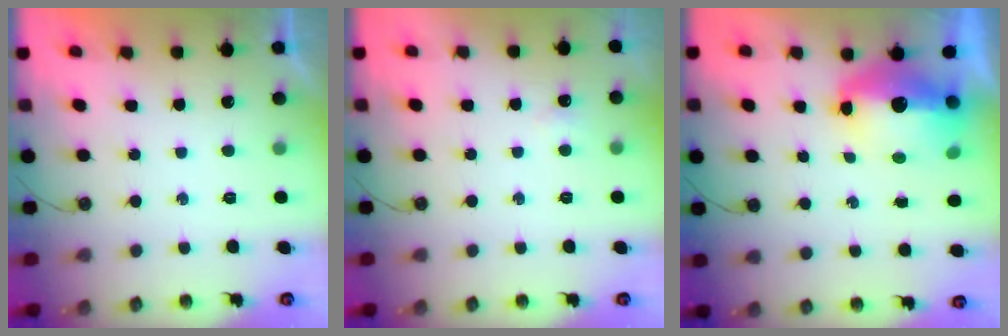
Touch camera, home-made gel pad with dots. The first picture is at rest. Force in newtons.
{"total": 2.8, "press": 2.7, "slide": 0.5}
{"total": 13.5, "press": 13.4, "slide": 1.6}